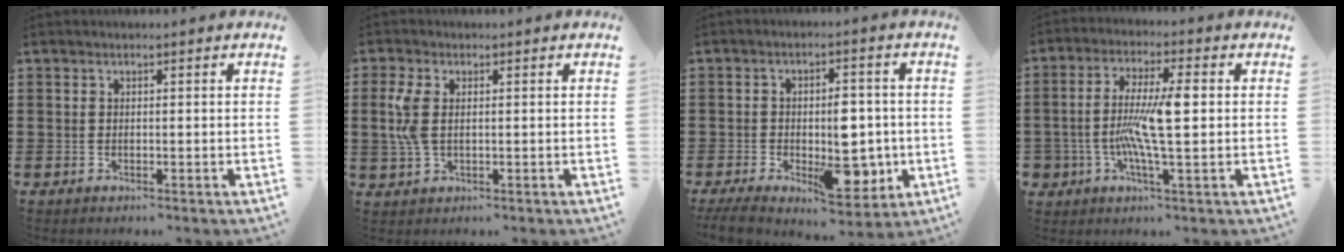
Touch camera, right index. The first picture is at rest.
{"total": 5.0, "force": [0.5, 2.5, 4.3], "torque": [-0.117, -0.002, 0.000]}
{"total": 9.7, "force": [-2.6, 5.2, 7.7], "torque": [-0.098, 0.001, -0.035]}
{"total": 7.6, "force": [-0.7, 2.1, 7.3], "torque": [-0.152, -0.001, -0.020]}